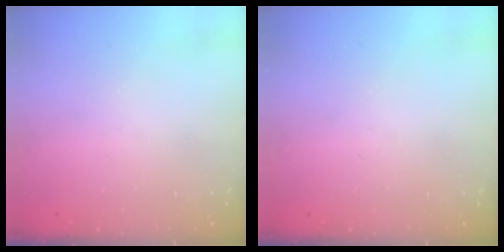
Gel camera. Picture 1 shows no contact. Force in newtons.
{"total": 0.0}